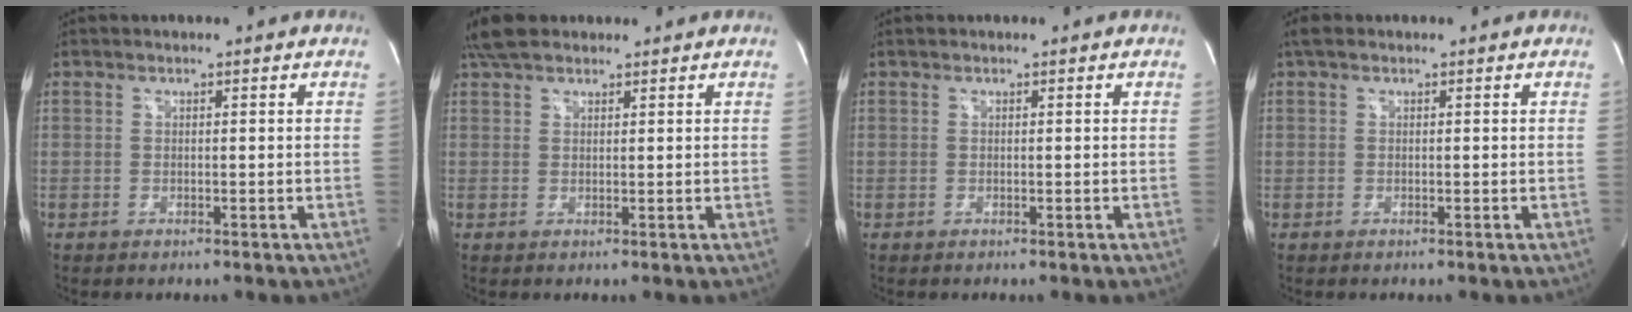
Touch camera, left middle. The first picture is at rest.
{"total": 4.6, "force": [3.8, 2.0, 1.9], "torque": [-0.044, 0.023, 0.073]}
{"total": 0.0}
{"total": 1.1, "force": [0.7, 0.6, 0.7], "torque": [-0.017, 0.014, 0.010]}